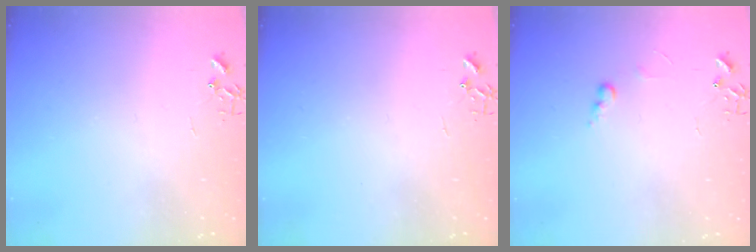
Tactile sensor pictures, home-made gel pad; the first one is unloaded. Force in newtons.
{"total": 0.0}
{"total": 5.5, "press": 5.5, "slide": 0.7}